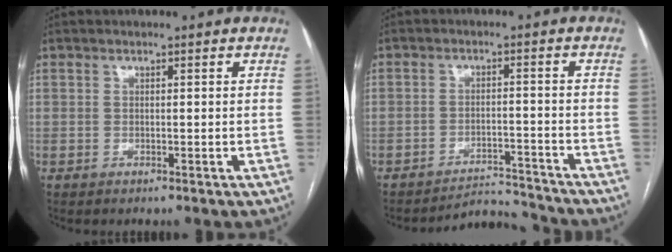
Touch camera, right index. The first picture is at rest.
{"total": 5.6, "force": [-5.5, 0.1, -1.2], "torque": [0.022, 0.016, -0.084]}